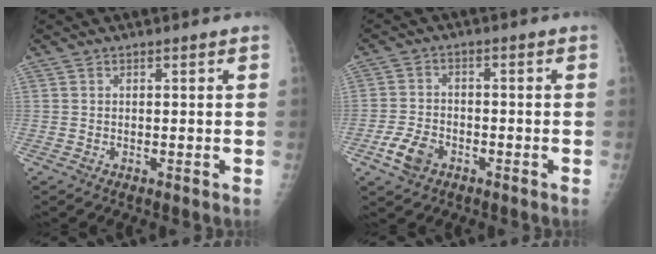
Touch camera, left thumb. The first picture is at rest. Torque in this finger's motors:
{"motor_torque": [-0.31, 0.38, 0.02, -0.04, 0.05]}